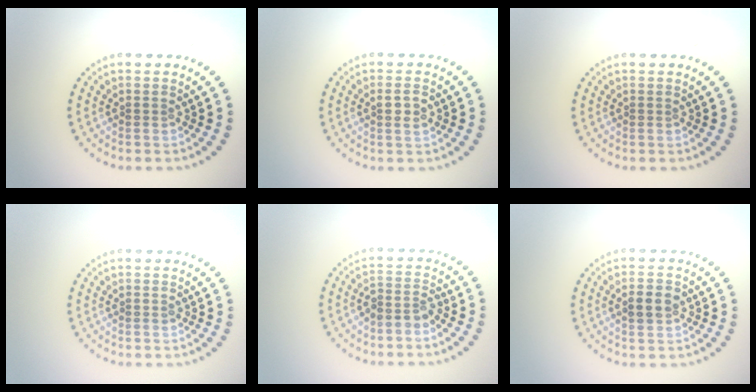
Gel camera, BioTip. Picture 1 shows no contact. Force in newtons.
{"total": 1.4, "press": 1.4, "slide": 0.4}
{"total": 0.0}
{"total": 0.5, "press": 0.5, "slide": 0.1}
{"total": 2.0, "press": 1.6, "slide": 1.2}
{"total": 2.3, "press": 2.2, "slide": 0.2}